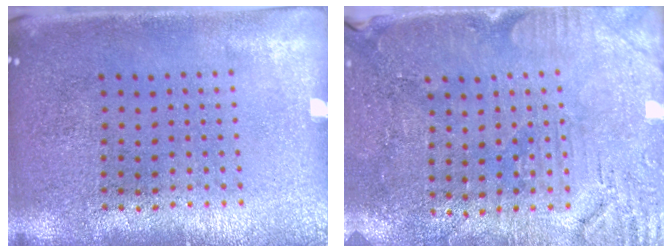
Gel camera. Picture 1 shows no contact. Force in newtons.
{"total": 3.0, "press": 2.9, "slide": 0.8}